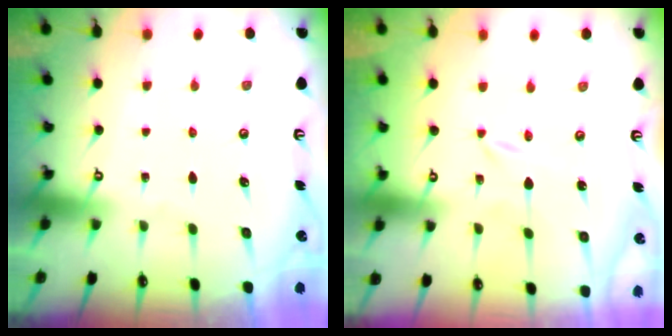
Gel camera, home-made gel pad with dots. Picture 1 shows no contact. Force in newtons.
{"total": 0.0}